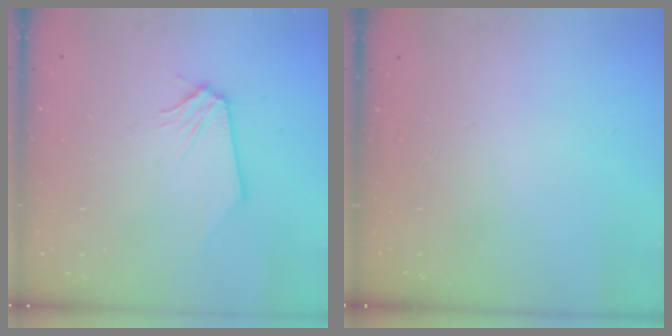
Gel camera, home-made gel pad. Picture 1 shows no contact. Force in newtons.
{"total": 0.0}